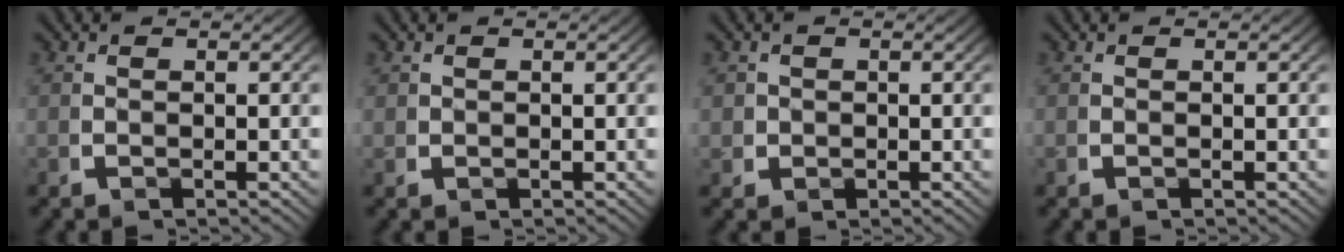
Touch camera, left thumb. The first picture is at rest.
{"total": 0.7, "force": [0.4, 0.6, 0.2], "torque": [-0.006, -0.008, 0.012]}
{"total": 2.1, "force": [0.2, 2.0, 0.7], "torque": [-0.018, -0.013, 0.007]}
{"total": 0.0}